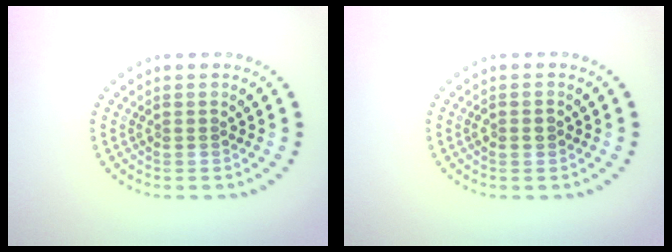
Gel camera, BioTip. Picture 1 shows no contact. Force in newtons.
{"total": 1.5, "press": 1.5, "slide": 0.1}